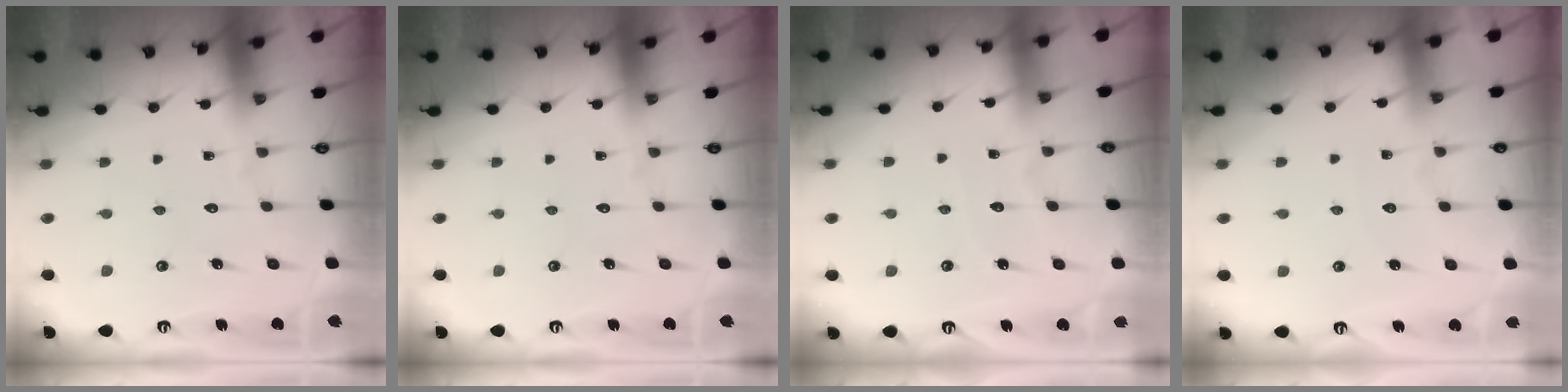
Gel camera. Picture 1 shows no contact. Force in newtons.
{"total": 0.0}
{"total": 2.6, "press": 2.6, "slide": 0.4}
{"total": 2.1, "press": 2.1, "slide": 0.3}